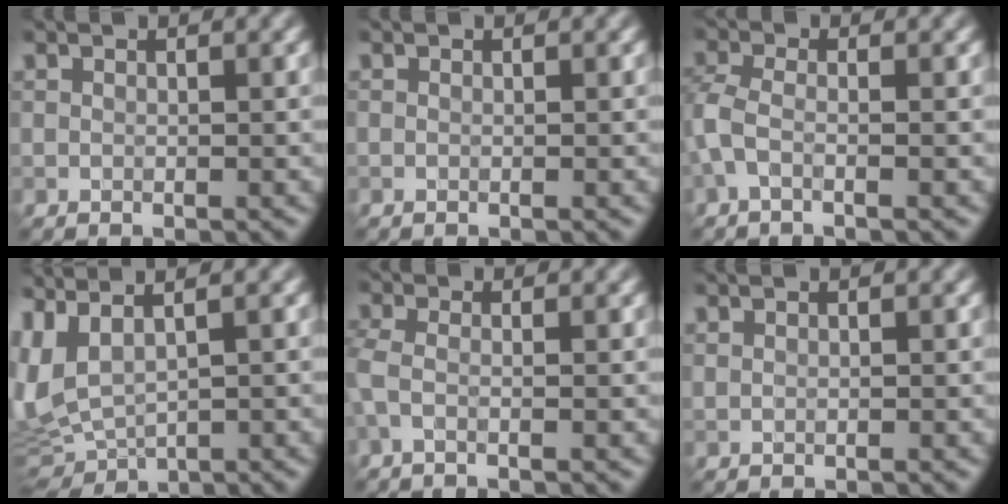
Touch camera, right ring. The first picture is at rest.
{"total": 0.0}
{"total": 2.1, "force": [-0.9, 0.8, 1.8], "torque": [-0.048, -0.004, -0.030]}
{"total": 5.4, "force": [1.7, 2.5, 4.5], "torque": [-0.113, 0.002, 0.042]}
{"total": 1.8, "force": [-0.5, 0.6, 1.7], "torque": [-0.039, -0.009, -0.020]}
{"total": 1.0, "force": [0.7, 0.4, 0.5], "torque": [-0.005, -0.001, 0.004]}